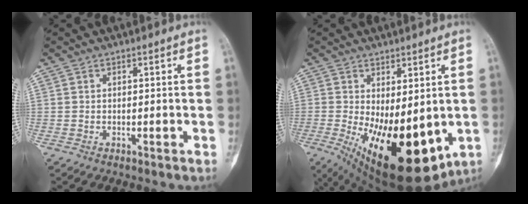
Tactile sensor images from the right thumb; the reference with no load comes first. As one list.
[{"total": 20.0, "force": [-4.5, 9.0, 17.3], "torque": [-0.238, -0.028, -0.036]}]